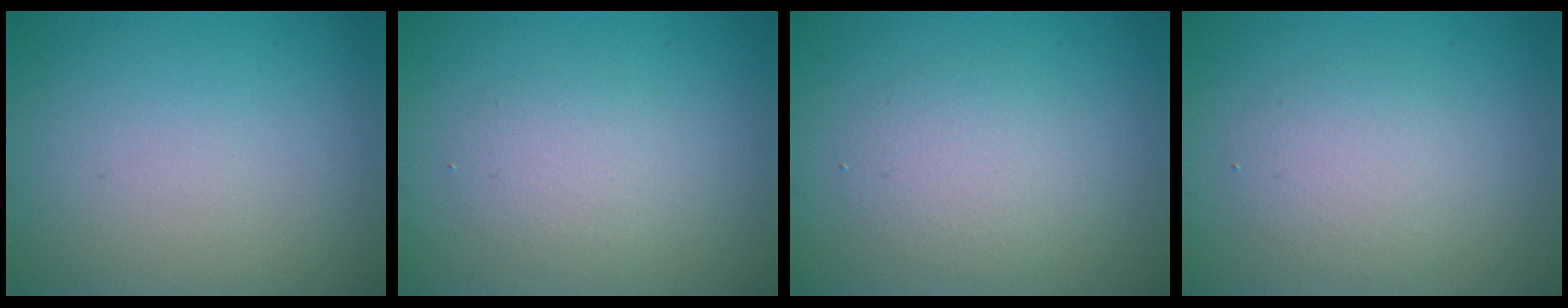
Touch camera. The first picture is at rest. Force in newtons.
{"total": 2.2, "press": 2.2, "slide": 0.1}
{"total": 2.4, "press": 2.4, "slide": 0.1}
{"total": 2.7, "press": 2.7, "slide": 0.1}